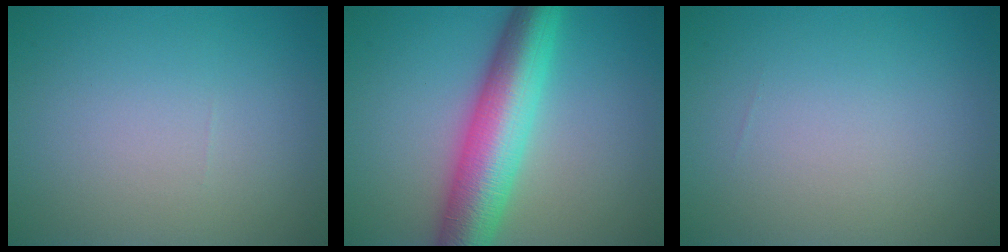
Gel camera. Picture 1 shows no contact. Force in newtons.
{"total": 8.8, "press": 8.8, "slide": 0.1}
{"total": 0.0}